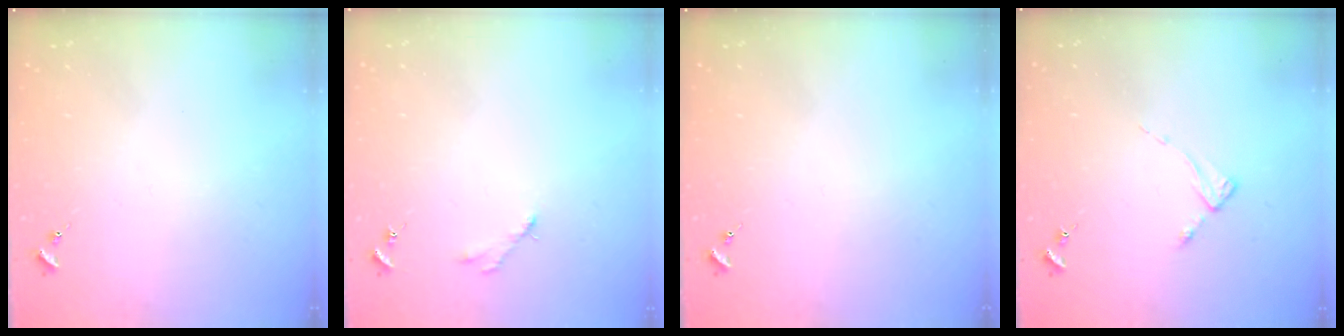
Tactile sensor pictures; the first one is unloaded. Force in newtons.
{"total": 2.5, "press": 2.5, "slide": 0.3}
{"total": 0.0}
{"total": 2.6, "press": 2.6, "slide": 0.3}